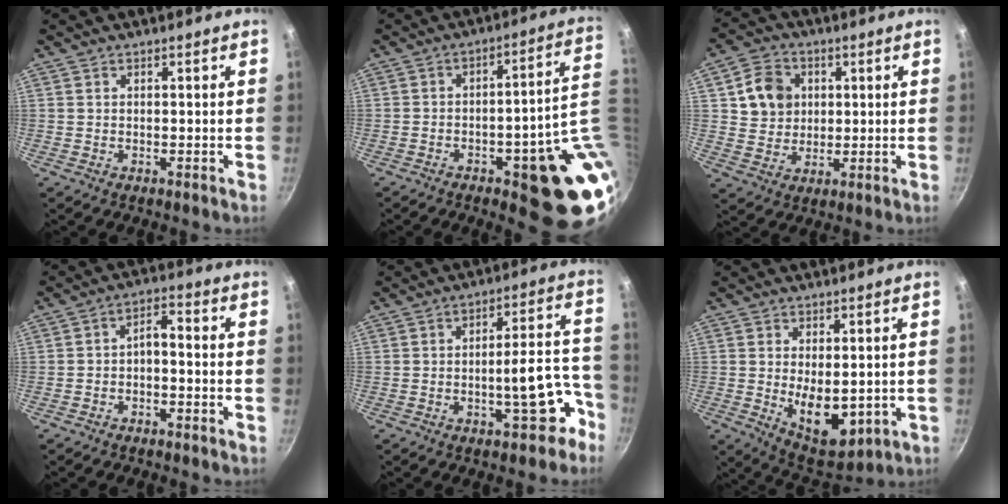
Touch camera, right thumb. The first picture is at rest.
{"total": 17.9, "force": [-2.6, 5.6, 16.8], "torque": [-0.162, 0.015, -0.023]}
{"total": 9.0, "force": [2.3, 7.8, 3.8], "torque": [-0.042, 0.004, 0.040]}
{"total": 3.8, "force": [-1.9, 1.8, 2.7], "torque": [-0.046, 0.037, -0.032]}
{"total": 11.4, "force": [-5.9, 4.2, 8.7], "torque": [-0.063, 0.075, -0.074]}
{"total": 10.1, "force": [-0.6, 5.6, 8.4], "torque": [-0.107, -0.018, 0.016]}